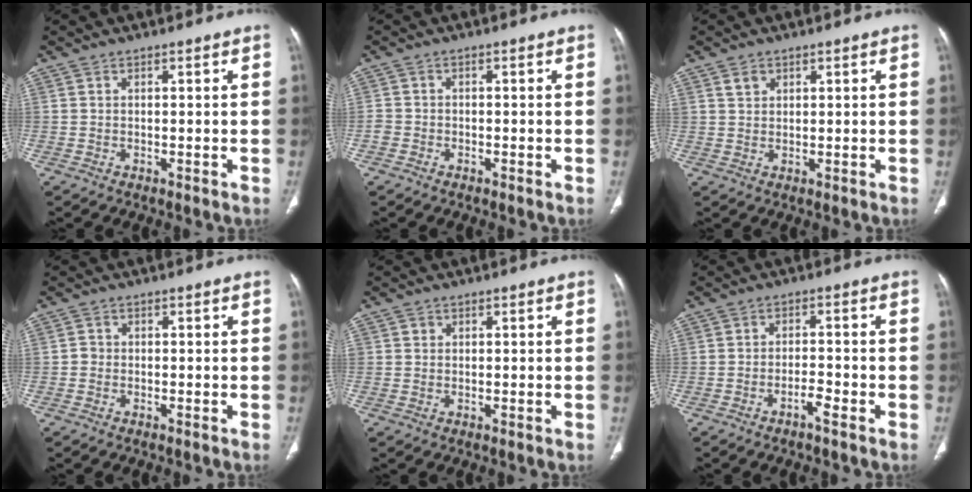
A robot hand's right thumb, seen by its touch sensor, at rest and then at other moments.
{"total": 1.5, "force": [-1.0, 1.1, 0.3], "torque": [-0.006, 0.006, -0.022]}
{"total": 2.2, "force": [1.3, 1.5, 0.9], "torque": [-0.010, -0.003, 0.026]}
{"total": 1.0, "force": [-0.5, 0.8, 0.4], "torque": [-0.004, 0.003, -0.014]}
{"total": 0.8, "force": [0.2, 0.8, 0.1], "torque": [0.007, 0.001, 0.003]}
{"total": 2.8, "force": [-1.9, 0.5, 2.1], "torque": [-0.039, 0.016, -0.034]}